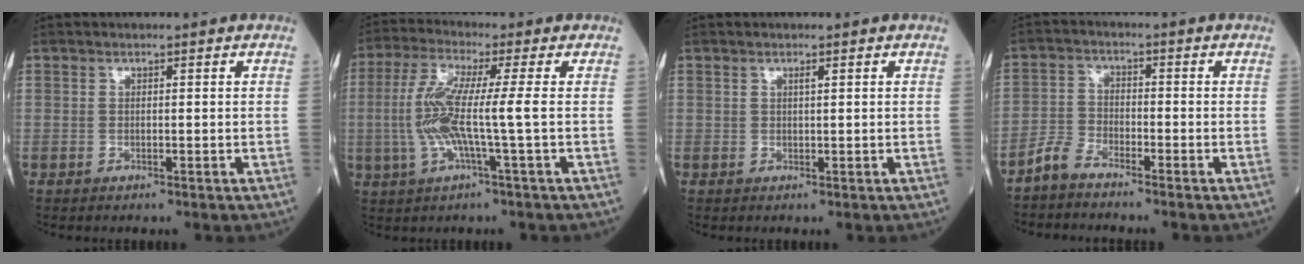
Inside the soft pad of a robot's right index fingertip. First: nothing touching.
{"total": 8.9, "force": [-0.7, -0.1, 8.9], "torque": [-0.189, 0.009, -0.021]}
{"total": 0.6, "force": [0.5, 0.0, 0.4], "torque": [-0.004, 0.000, 0.007]}
{"total": 3.5, "force": [-3.3, 0.9, 0.9], "torque": [-0.018, -0.002, -0.070]}